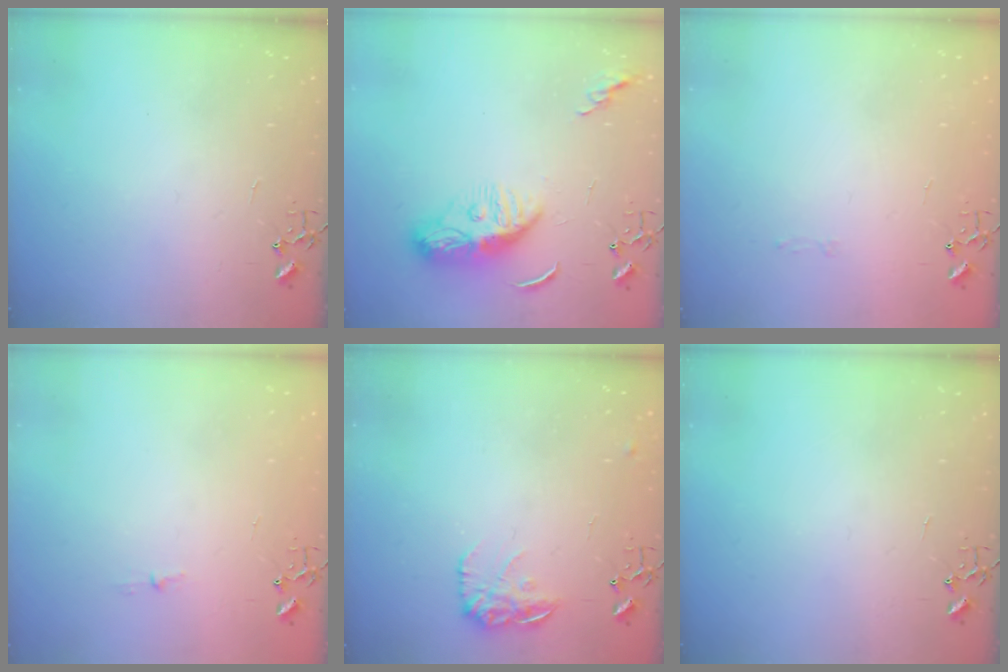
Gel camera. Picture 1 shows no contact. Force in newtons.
{"total": 9.9, "press": 9.9, "slide": 1.1}
{"total": 3.2, "press": 3.2, "slide": 0.5}
{"total": 2.9, "press": 2.9, "slide": 0.4}
{"total": 11.4, "press": 11.4, "slide": 0.6}
{"total": 0.0}